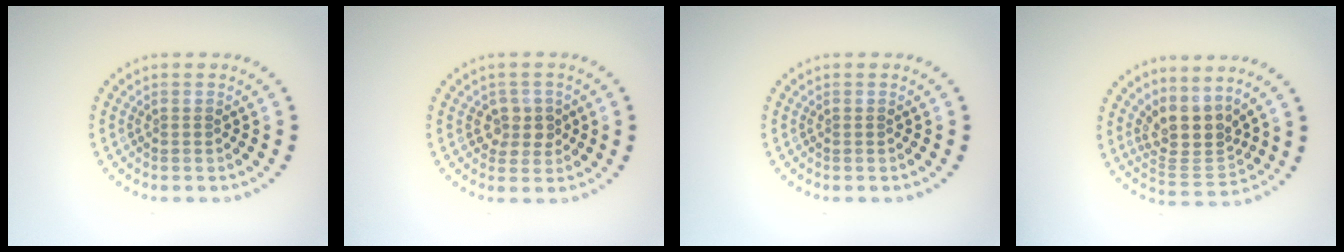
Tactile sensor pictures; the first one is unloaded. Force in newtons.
{"total": 2.4, "press": 2.2, "slide": 0.8}
{"total": 0.0}
{"total": 4.0, "press": 2.9, "slide": 2.7}